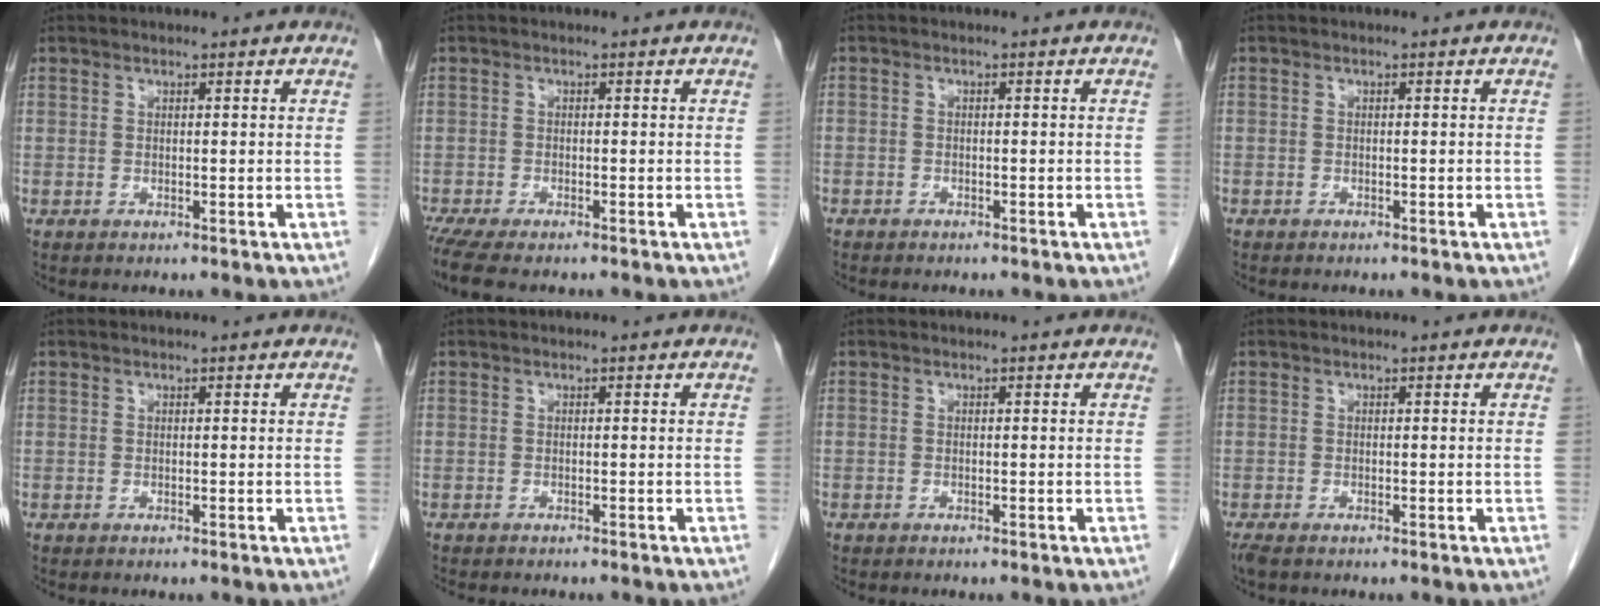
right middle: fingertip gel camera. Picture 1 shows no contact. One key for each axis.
{"total": 7.4, "fx": -6.1, "fy": 1.7, "fz": 3.9, "tx": -0.058, "ty": -0.011, "tz": -0.096}
{"total": 1.8, "fx": -1.4, "fy": 0.9, "fz": 0.5, "tx": -0.010, "ty": 0.001, "tz": -0.016}
{"total": 0.5, "fx": -0.4, "fy": 0.3, "fz": 0.1, "tx": -0.005, "ty": 0.002, "tz": -0.007}
{"total": 0.0}
{"total": 3.3, "fx": -2.9, "fy": 0.8, "fz": 1.5, "tx": -0.018, "ty": -0.005, "tz": -0.032}
{"total": 0.0}
{"total": 1.6, "fx": -1.3, "fy": 0.4, "fz": 0.9, "tx": -0.019, "ty": -0.007, "tz": -0.022}